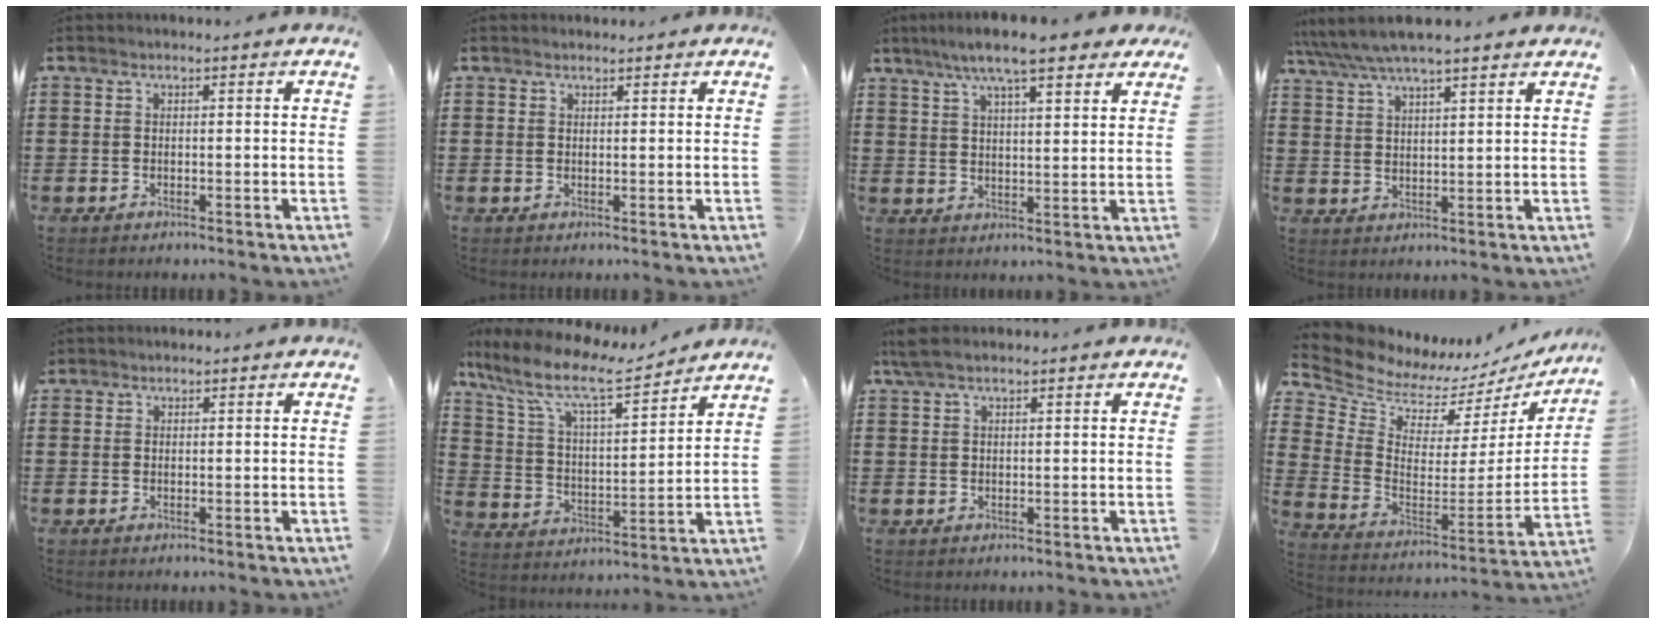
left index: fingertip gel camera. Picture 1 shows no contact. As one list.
[{"total": 0.8, "force": [0.8, 0.1, 0.0], "torque": [-0.002, -0.001, 0.016]}, {"total": 8.4, "force": [6.5, 1.4, 5.1], "torque": [-0.108, -0.007, 0.114]}, {"total": 5.5, "force": [4.8, 0.8, 2.6], "torque": [-0.065, -0.012, 0.084]}, {"total": 0.6, "force": [0.5, 0.4, 0.1], "torque": [-0.004, 0.002, 0.010]}, {"total": 9.7, "force": [7.7, 2.1, 5.6], "torque": [-0.141, -0.042, 0.129]}, {"total": 2.6, "force": [1.8, 0.5, 1.8], "torque": [-0.039, 0.003, 0.032]}, {"total": 6.9, "force": [6.4, 2.0, 1.4], "torque": [-0.069, -0.064, 0.109]}]